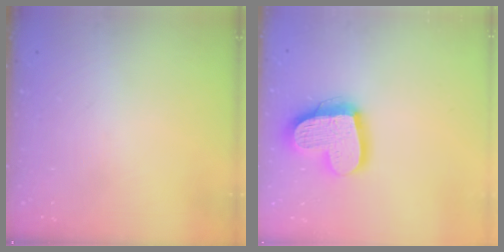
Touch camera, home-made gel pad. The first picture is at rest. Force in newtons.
{"total": 18.0, "press": 17.9, "slide": 1.5}